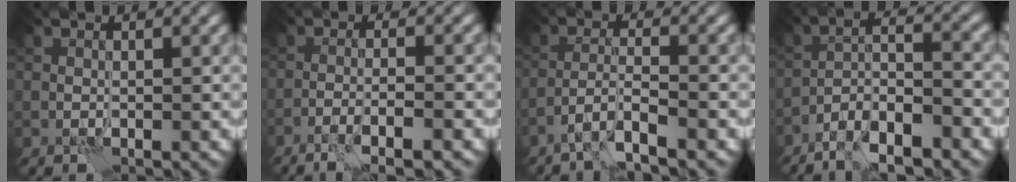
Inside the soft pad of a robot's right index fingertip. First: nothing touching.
{"total": 4.4, "force": [-2.8, 0.6, 3.3], "torque": [-0.054, 0.009, -0.057]}
{"total": 3.4, "force": [-2.5, 0.3, 2.3], "torque": [-0.043, 0.006, -0.057]}
{"total": 6.8, "force": [-4.9, 1.5, 4.6], "torque": [-0.073, 0.009, -0.090]}